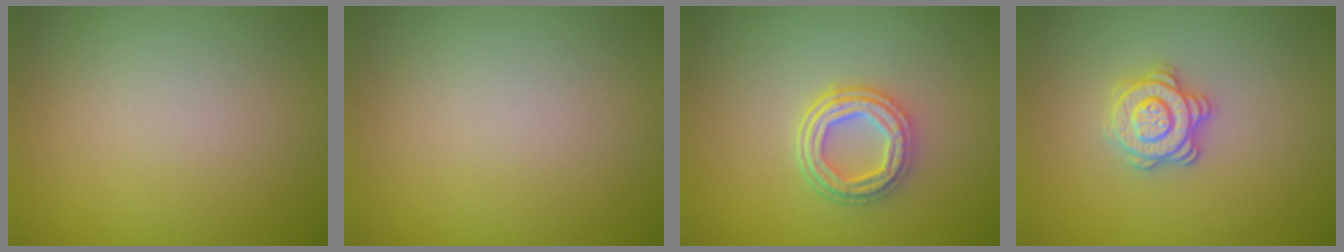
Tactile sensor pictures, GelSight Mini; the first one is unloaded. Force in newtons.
{"total": 0.0}
{"total": 4.1, "press": 3.3, "slide": 2.5}
{"total": 3.3, "press": 2.9, "slide": 1.5}